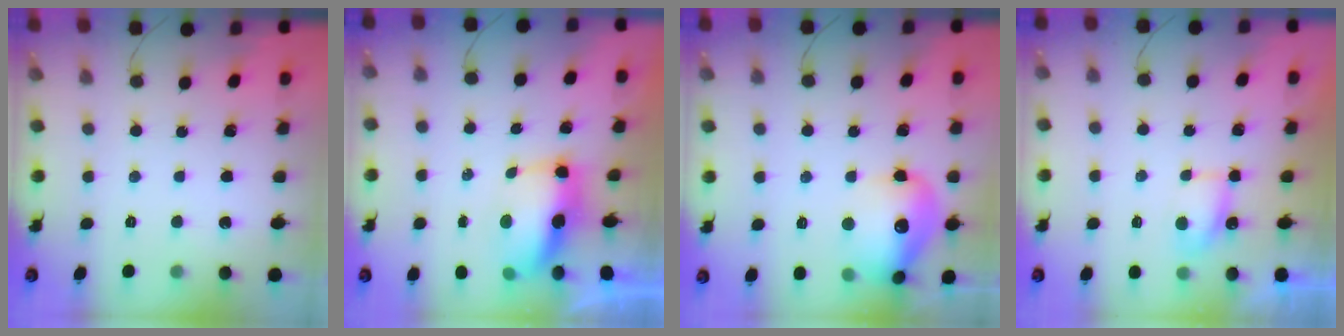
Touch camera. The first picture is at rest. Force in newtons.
{"total": 8.8, "press": 8.7, "slide": 1.4}
{"total": 15.8, "press": 15.7, "slide": 1.8}
{"total": 4.6, "press": 4.5, "slide": 0.8}